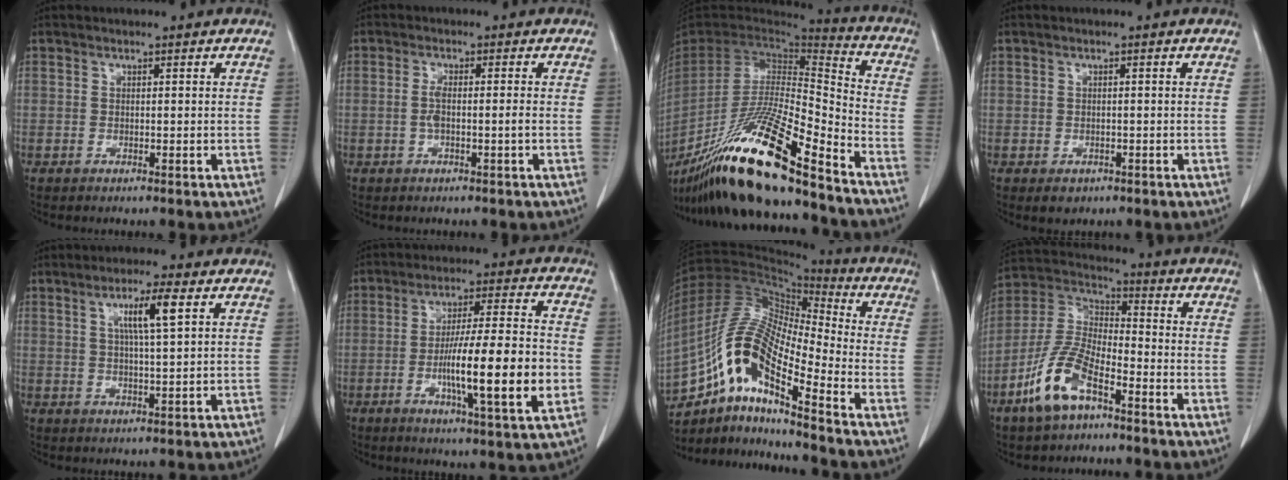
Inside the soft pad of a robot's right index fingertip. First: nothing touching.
{"total": 2.5, "force": [-0.7, 0.1, 2.4], "torque": [-0.048, 0.002, -0.013]}
{"total": 24.8, "force": [-18.3, 1.5, 16.7], "torque": [-0.309, -0.048, -0.335]}
{"total": 1.9, "force": [-1.0, 1.5, 0.7], "torque": [-0.006, 0.001, -0.005]}
{"total": 5.8, "force": [2.2, -0.1, 5.4], "torque": [-0.096, 0.002, 0.038]}
{"total": 15.2, "force": [-3.5, 0.7, 14.8], "torque": [-0.248, -0.006, -0.059]}
{"total": 14.7, "force": [-8.2, 2.9, 11.9], "torque": [-0.244, 0.015, -0.149]}
{"total": 11.3, "force": [-6.6, 4.1, 8.3], "torque": [-0.191, 0.000, -0.130]}